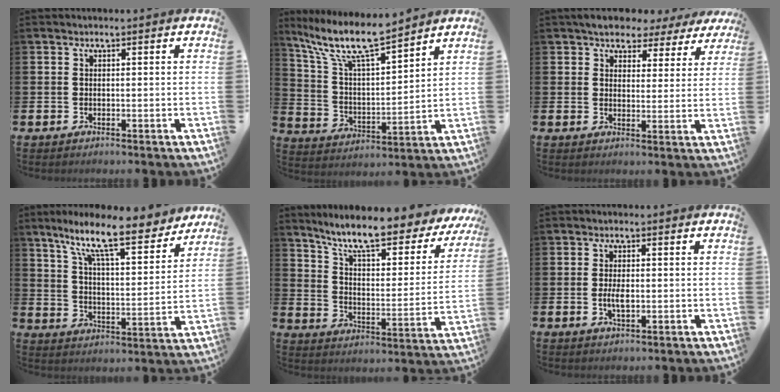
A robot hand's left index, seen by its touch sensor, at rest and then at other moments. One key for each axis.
{"total": 10.8, "fx": 9.3, "fy": 1.6, "fz": 5.2, "tx": -0.141, "ty": -0.049, "tz": 0.161}
{"total": 5.0, "fx": 4.2, "fy": 2.6, "fz": 0.7, "tx": -0.027, "ty": -0.024, "tz": 0.072}
{"total": 12.1, "fx": 9.9, "fy": 2.2, "fz": 6.7, "tx": -0.143, "ty": -0.054, "tz": 0.164}
{"total": 9.0, "fx": 7.9, "fy": 1.4, "fz": 4.2, "tx": -0.113, "ty": -0.058, "tz": 0.127}
{"total": 2.6, "fx": -0.2, "fy": 1.1, "fz": 2.3, "tx": -0.042, "ty": 0.000, "tz": -0.005}